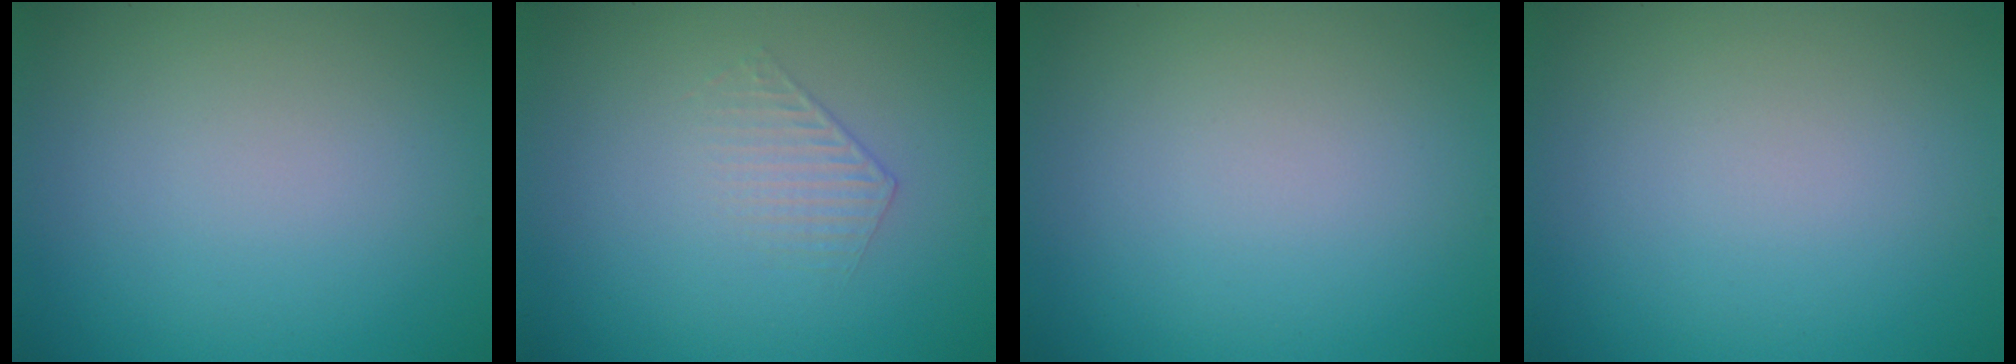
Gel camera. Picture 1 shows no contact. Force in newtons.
{"total": 1.0, "press": 0.4, "slide": 0.9}
{"total": 0.0}
{"total": 0.0}